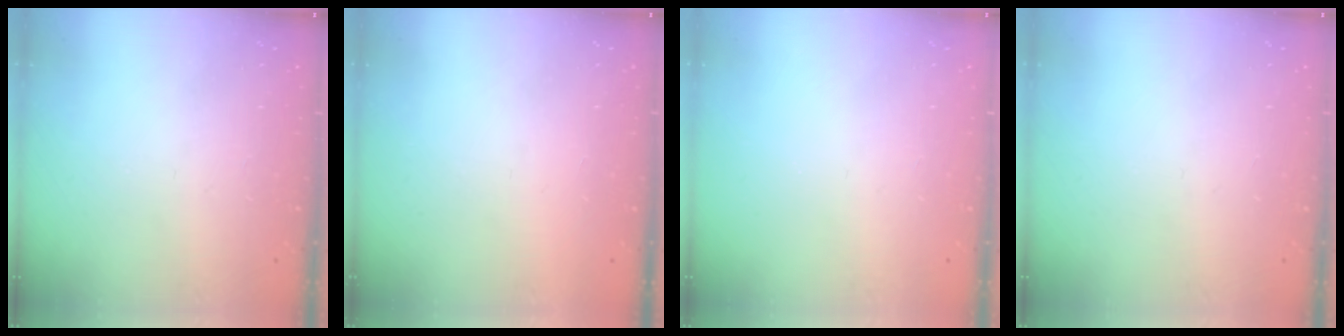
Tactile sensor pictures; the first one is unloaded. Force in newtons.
{"total": 1.5, "press": 1.5, "slide": 0.1}
{"total": 0.0}
{"total": 0.0}